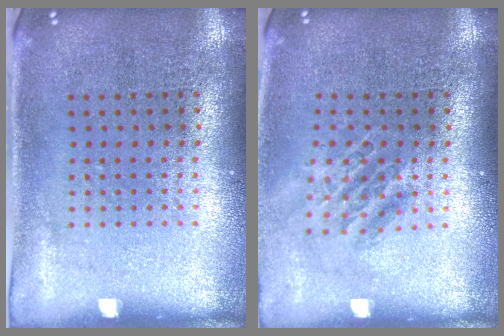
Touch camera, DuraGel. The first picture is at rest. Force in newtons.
{"total": 1.4, "press": 1.1, "slide": 0.9}